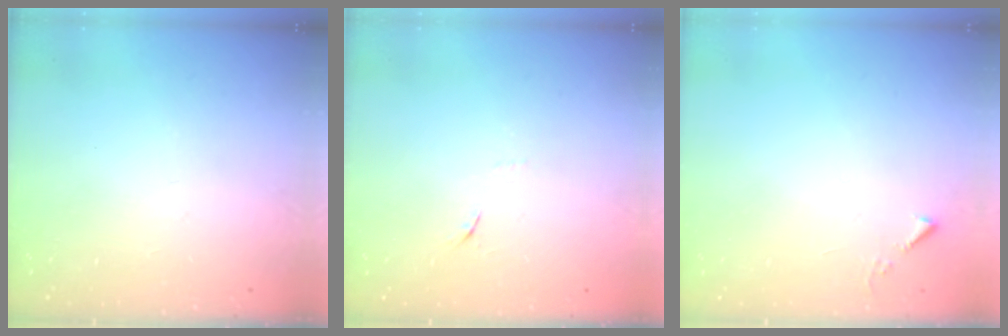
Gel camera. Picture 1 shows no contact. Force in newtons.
{"total": 4.5, "press": 4.4, "slide": 0.9}
{"total": 4.0, "press": 3.9, "slide": 0.5}